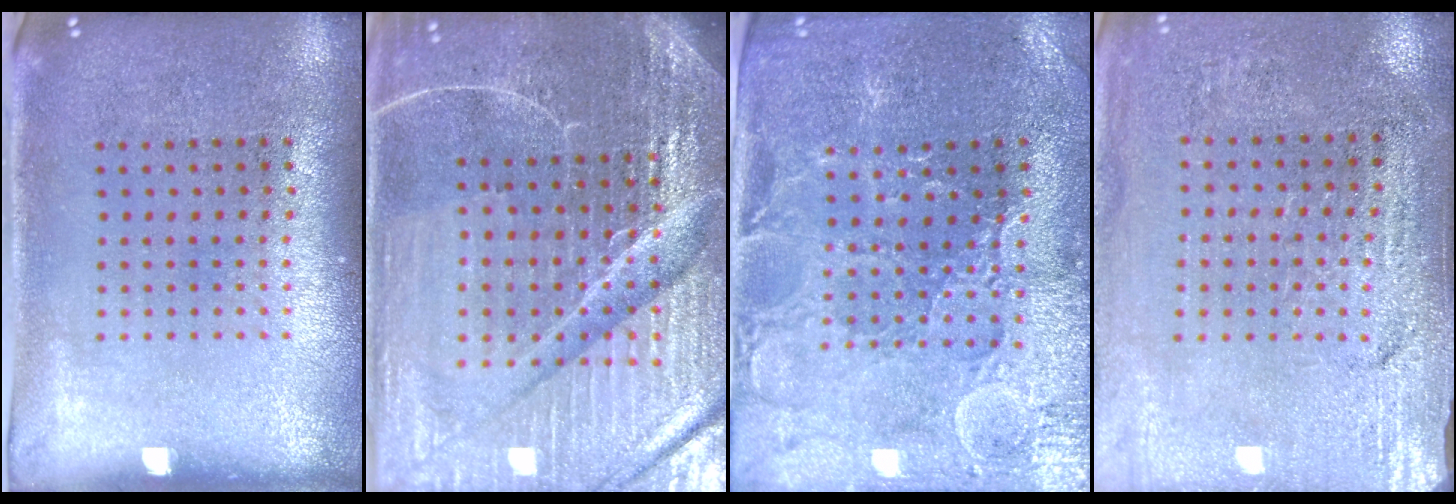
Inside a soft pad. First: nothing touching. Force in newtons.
{"total": 6.6, "press": 5.8, "slide": 3.1}
{"total": 1.9, "press": 1.8, "slide": 0.5}
{"total": 3.1, "press": 3.0, "slide": 0.3}